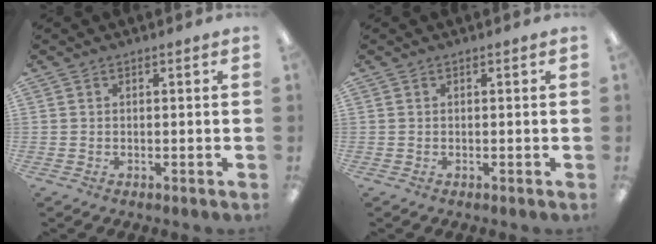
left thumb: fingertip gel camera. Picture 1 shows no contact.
{"total": 0.0}